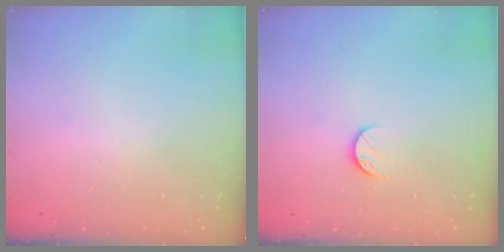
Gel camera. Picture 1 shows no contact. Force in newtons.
{"total": 7.1, "press": 7.1, "slide": 0.8}